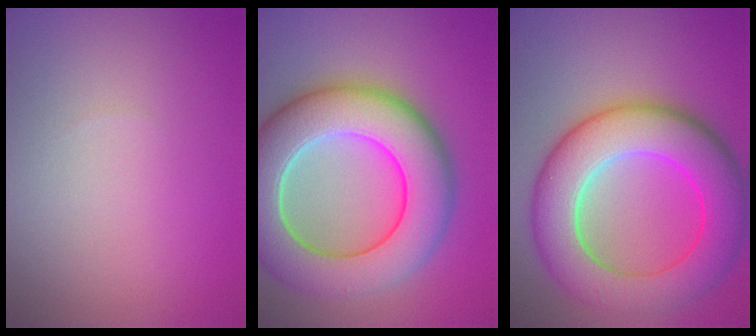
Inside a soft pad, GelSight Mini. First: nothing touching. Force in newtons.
{"total": 11.8, "press": 11.8, "slide": 0.8}
{"total": 10.6, "press": 10.5, "slide": 0.7}